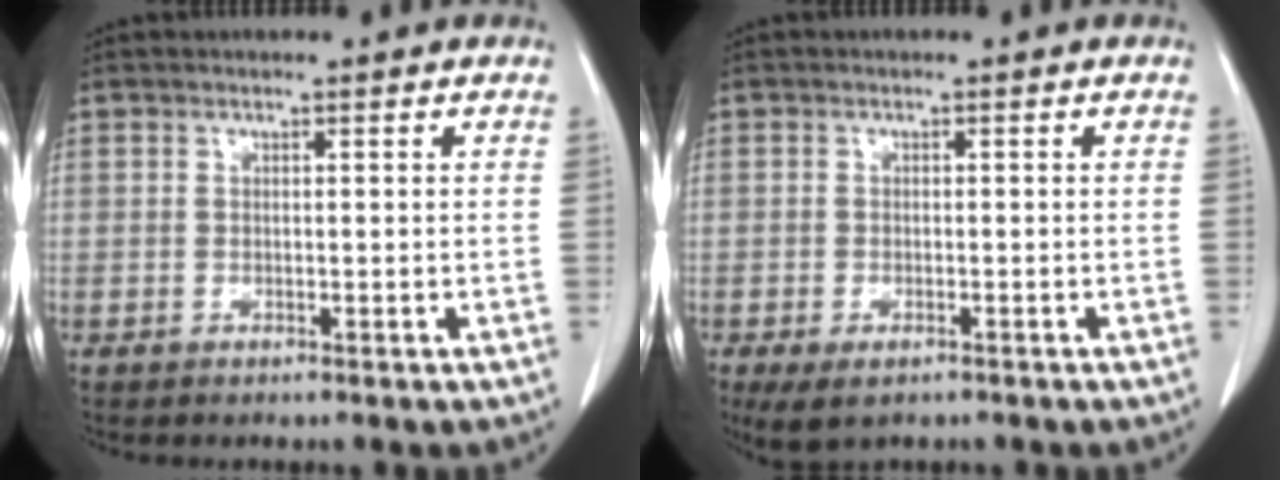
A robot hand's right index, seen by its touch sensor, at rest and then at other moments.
{"total": 4.2, "force": [-2.7, 1.8, 2.6], "torque": [-0.046, -0.009, -0.038]}